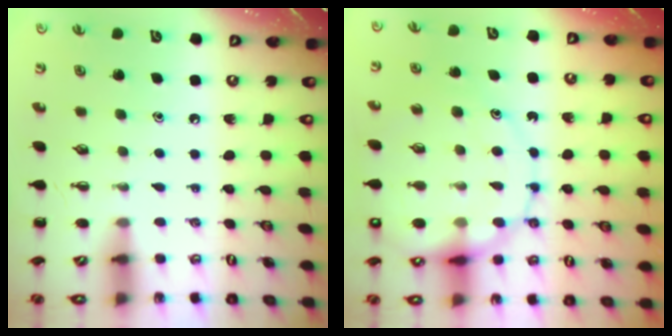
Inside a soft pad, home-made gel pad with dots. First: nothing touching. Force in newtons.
{"total": 15.2, "press": 15.0, "slide": 2.4}